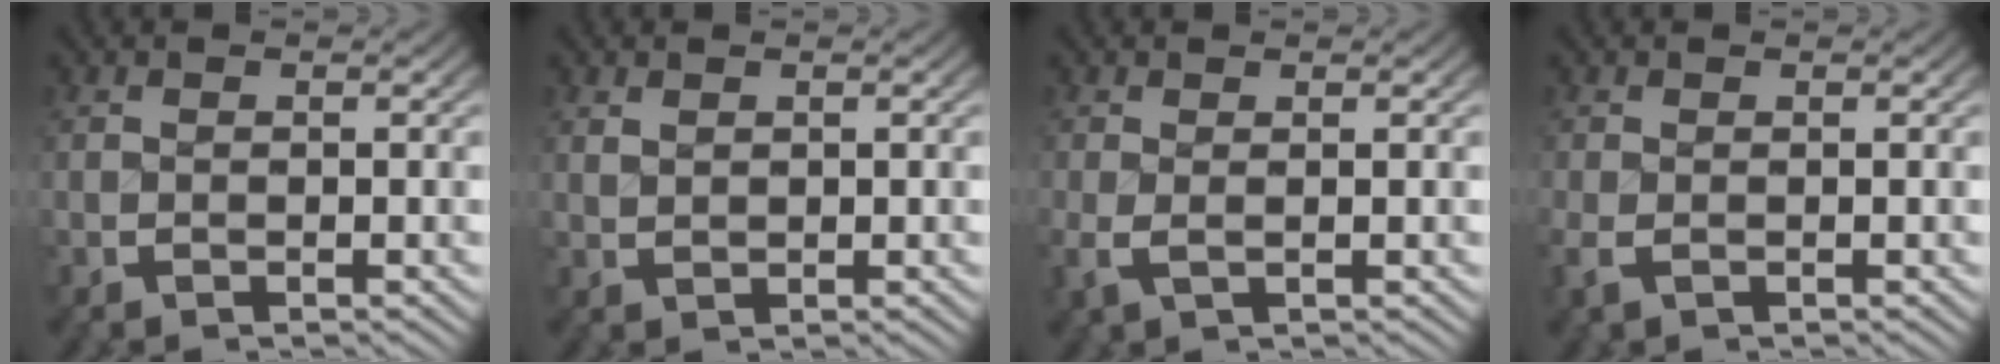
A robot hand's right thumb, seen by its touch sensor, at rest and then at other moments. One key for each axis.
{"total": 1.1, "fx": 0.7, "fy": 0.7, "fz": 0.6, "tx": -0.010, "ty": -0.002, "tz": 0.018}
{"total": 1.4, "fx": 0.0, "fy": 0.8, "fz": 1.1, "tx": -0.032, "ty": -0.007, "tz": 0.004}
{"total": 1.0, "fx": -0.4, "fy": 0.7, "fz": 0.7, "tx": -0.018, "ty": -0.004, "tz": -0.004}